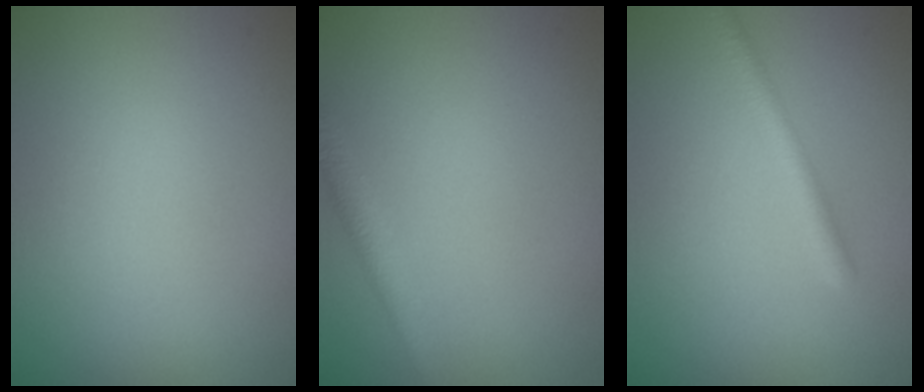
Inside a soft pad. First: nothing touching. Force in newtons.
{"total": 1.8, "press": 1.8, "slide": 0.1}
{"total": 2.2, "press": 2.2, "slide": 0.1}